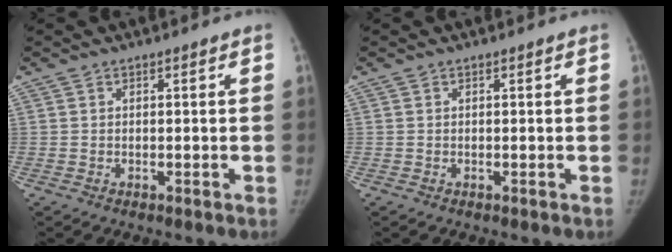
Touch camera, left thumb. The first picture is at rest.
{"total": 0.0}